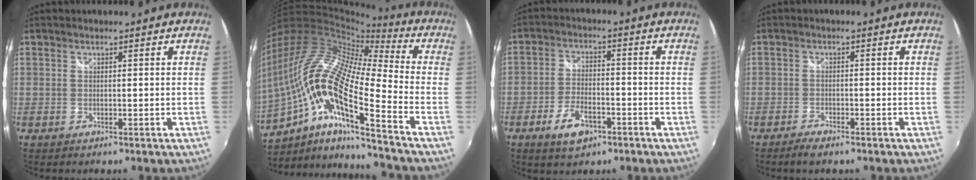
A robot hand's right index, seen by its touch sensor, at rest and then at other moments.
{"total": 23.1, "force": [-7.8, 4.3, 21.3], "torque": [-0.366, -0.049, -0.168]}
{"total": 7.6, "force": [-4.2, 3.9, 5.0], "torque": [-0.108, 0.002, -0.071]}
{"total": 3.1, "force": [-2.5, 0.9, 1.6], "torque": [-0.044, -0.004, -0.050]}